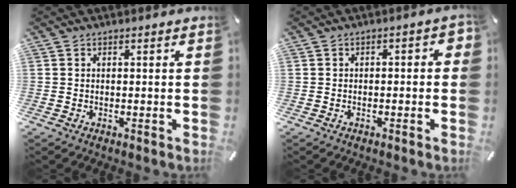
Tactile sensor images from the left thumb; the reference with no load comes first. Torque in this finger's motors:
{"motor_torque": [0.00, -0.13, -0.25, -0.08, 0.07]}